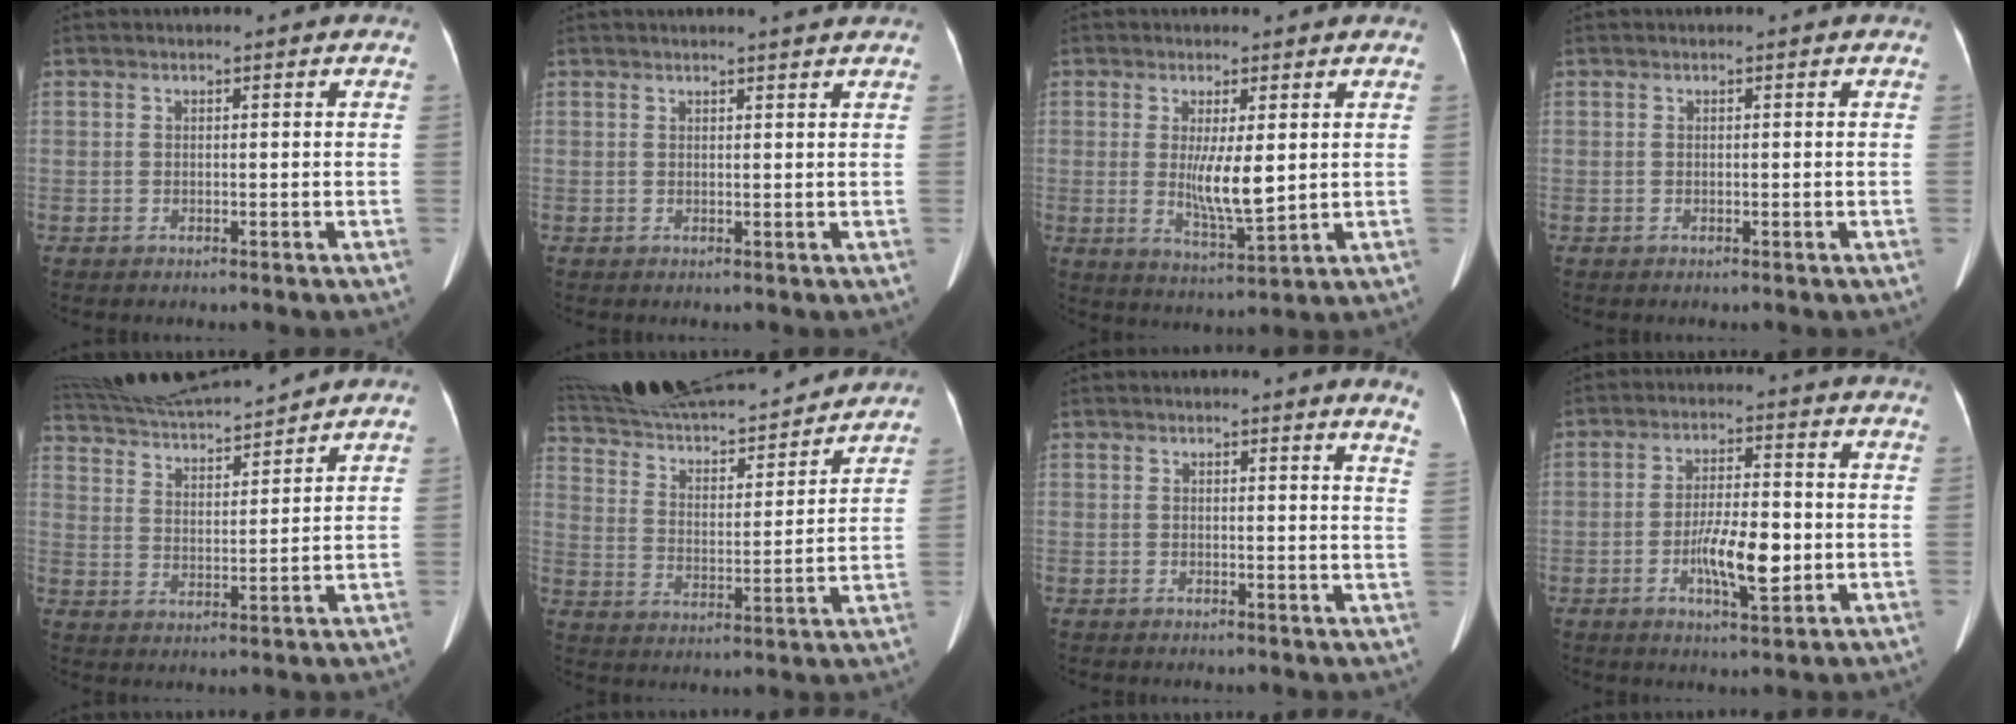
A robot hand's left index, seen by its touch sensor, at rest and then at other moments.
{"total": 3.2, "force": [2.9, -0.5, 1.2], "torque": [-0.014, 0.008, 0.033]}
{"total": 6.3, "force": [0.8, 1.0, 6.2], "torque": [-0.114, -0.019, 0.020]}
{"total": 0.0}
{"total": 15.6, "force": [14.7, 0.6, 5.3], "torque": [-0.100, 0.020, 0.251]}
{"total": 26.9, "force": [24.5, 4.5, 10.1], "torque": [-0.184, -0.001, 0.366]}
{"total": 5.6, "force": [5.3, -0.7, 1.8], "torque": [-0.016, -0.037, 0.029]}
{"total": 7.7, "force": [-1.8, 2.0, 7.2], "torque": [-0.131, -0.003, -0.031]}